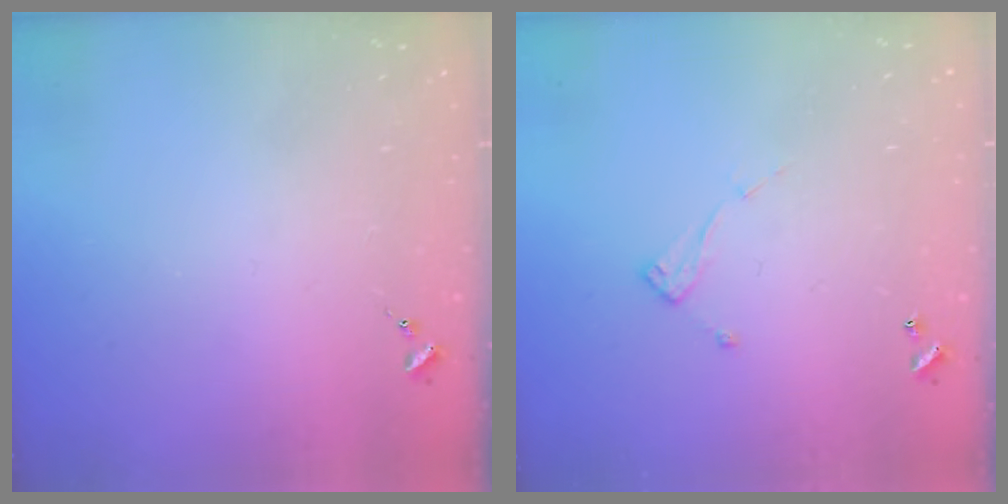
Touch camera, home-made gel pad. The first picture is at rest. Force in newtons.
{"total": 6.6, "press": 6.6, "slide": 0.1}